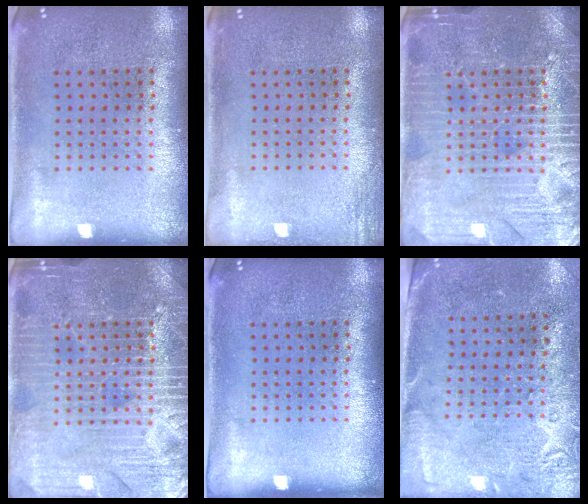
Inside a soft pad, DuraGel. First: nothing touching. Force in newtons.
{"total": 1.4, "press": 1.4, "slide": 0.2}
{"total": 4.0, "press": 4.0, "slide": 0.5}
{"total": 4.2, "press": 4.2, "slide": 0.6}
{"total": 0.0}
{"total": 2.7, "press": 2.3, "slide": 1.4}